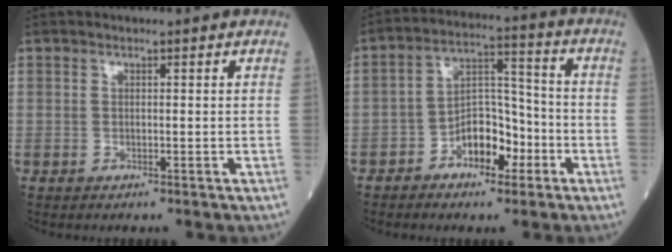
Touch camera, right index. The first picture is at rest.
{"total": 8.4, "force": [-4.0, 4.5, 5.8], "torque": [-0.104, 0.027, -0.068]}